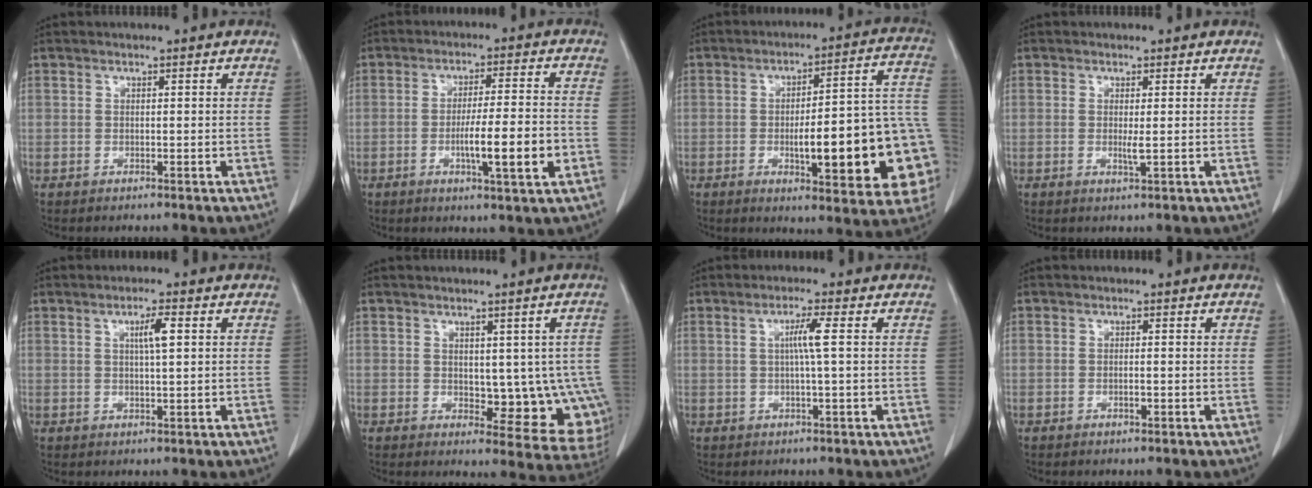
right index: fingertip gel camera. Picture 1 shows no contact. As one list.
[{"total": 9.7, "force": [-2.9, 0.4, 9.3], "torque": [-0.150, -0.003, -0.045]}, {"total": 21.8, "force": [-4.6, 4.1, 20.9], "torque": [-0.197, 0.028, -0.048]}, {"total": 1.6, "force": [-0.1, 0.0, 1.6], "torque": [-0.034, -0.005, -0.001]}, {"total": 3.4, "force": [1.0, 0.2, 3.2], "torque": [-0.056, 0.001, 0.016]}, {"total": 10.0, "force": [-0.7, 5.3, 8.5], "torque": [-0.076, 0.000, 0.005]}, {"total": 3.4, "force": [0.4, -0.6, 3.3], "torque": [-0.064, 0.001, 0.006]}, {"total": 1.0, "force": [-0.4, 0.2, 0.9], "torque": [-0.021, -0.001, -0.007]}]